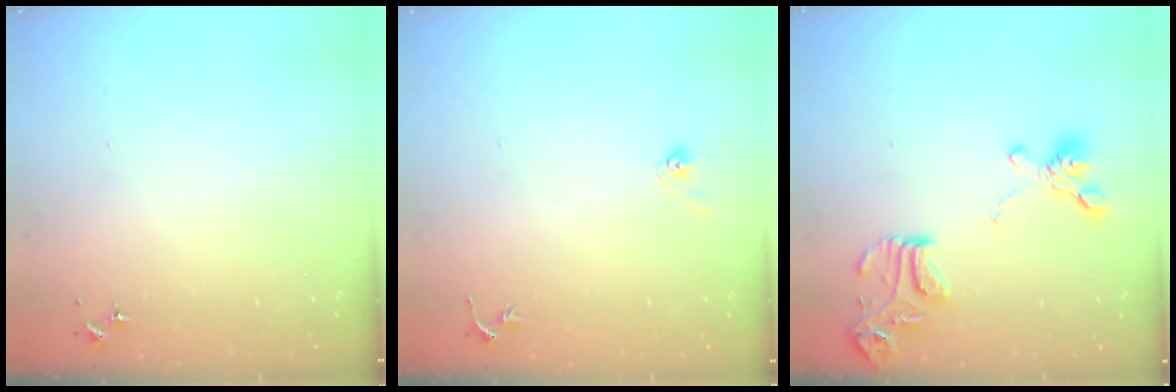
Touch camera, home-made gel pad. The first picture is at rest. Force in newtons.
{"total": 3.5, "press": 3.2, "slide": 1.5}
{"total": 15.9, "press": 15.8, "slide": 1.7}